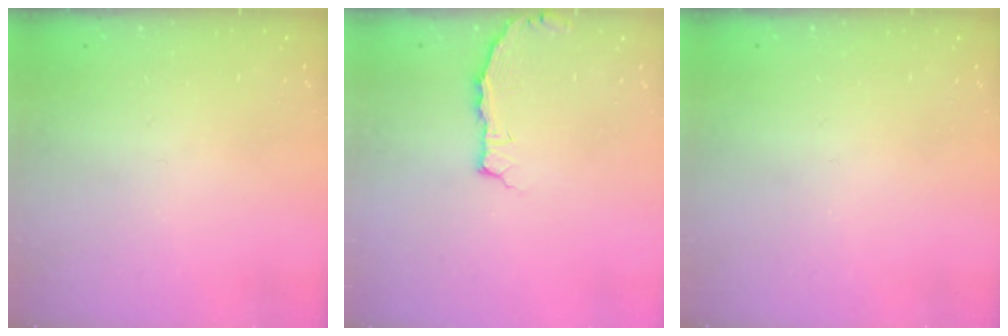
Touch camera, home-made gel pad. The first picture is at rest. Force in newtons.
{"total": 2.9, "press": 2.9, "slide": 0.3}
{"total": 0.0}